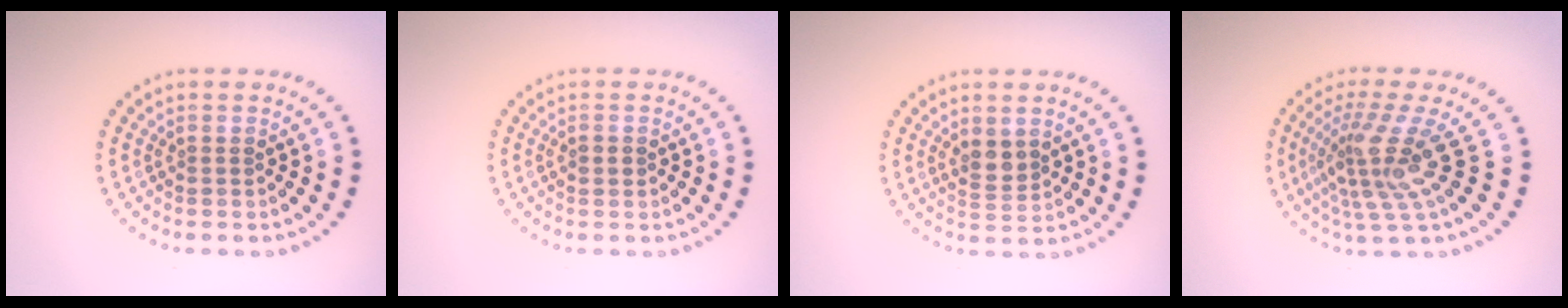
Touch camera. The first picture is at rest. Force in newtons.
{"total": 1.2, "press": 1.2, "slide": 0.0}
{"total": 2.0, "press": 1.7, "slide": 1.0}
{"total": 4.8, "press": 3.1, "slide": 3.7}